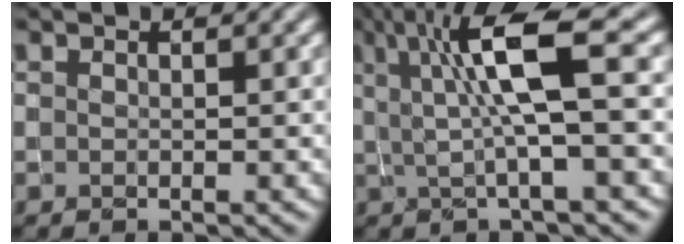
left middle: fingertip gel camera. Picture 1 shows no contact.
{"total": 7.5, "force": [1.6, 1.6, 7.1], "torque": [-0.124, 0.004, 0.024]}